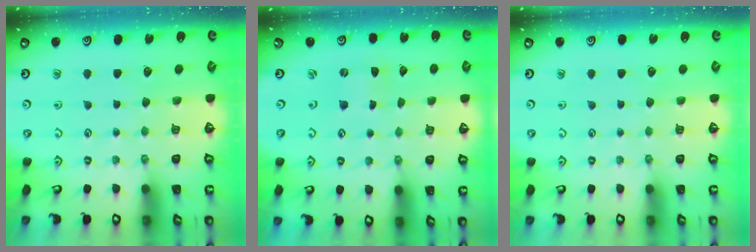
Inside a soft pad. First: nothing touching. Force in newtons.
{"total": 0.0}
{"total": 0.0}